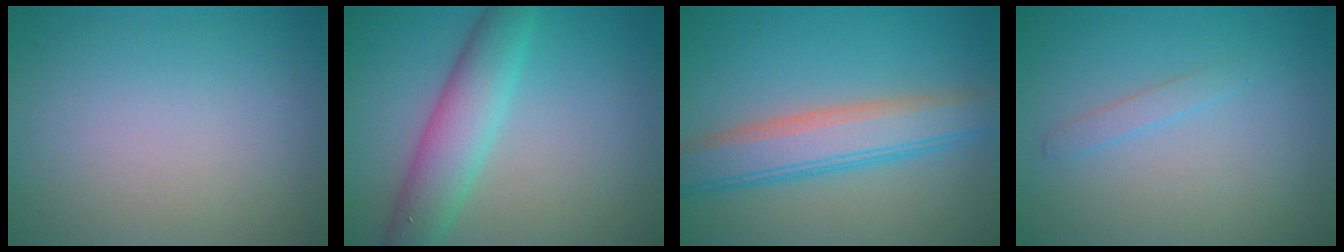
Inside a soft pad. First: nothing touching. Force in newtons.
{"total": 5.2, "press": 5.2, "slide": 0.2}
{"total": 5.9, "press": 5.8, "slide": 0.4}
{"total": 1.0, "press": 1.0, "slide": 0.1}